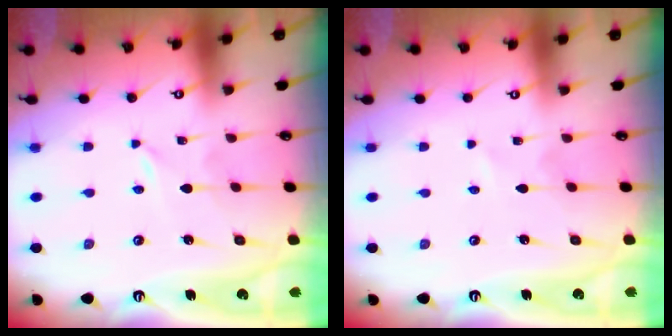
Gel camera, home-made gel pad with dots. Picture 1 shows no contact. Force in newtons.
{"total": 0.0}